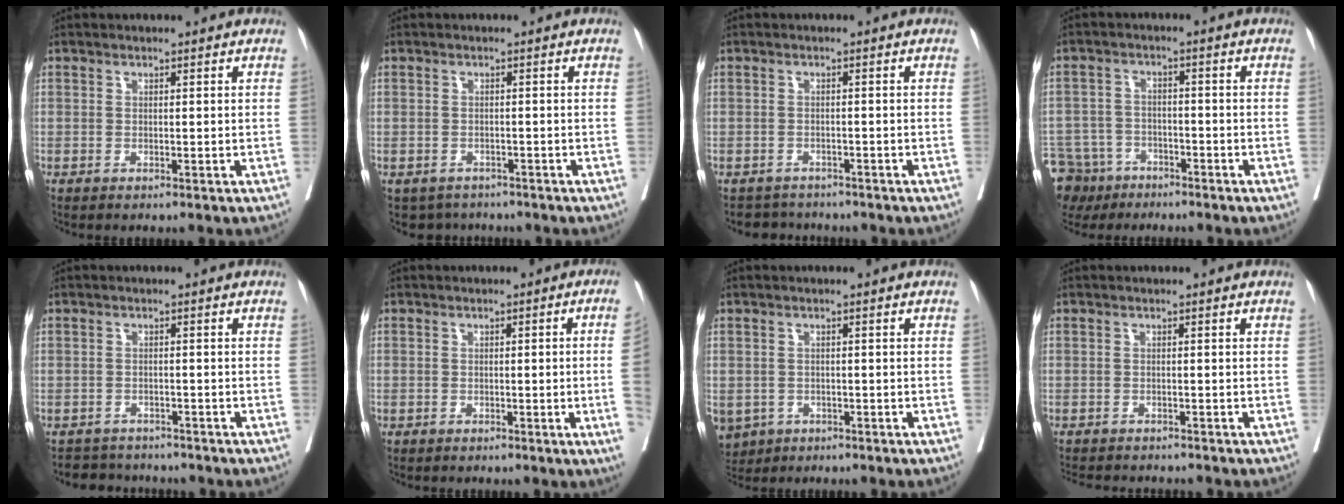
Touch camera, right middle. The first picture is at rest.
{"total": 3.3, "force": [-2.7, 1.9, -0.2], "torque": [0.008, 0.004, -0.041]}
{"total": 3.0, "force": [-2.7, 1.0, -0.8], "torque": [0.013, -0.002, -0.045]}
{"total": 11.6, "force": [-8.1, 7.9, 2.6], "torque": [-0.082, -0.001, -0.132]}
{"total": 4.2, "force": [-3.9, 1.4, -0.5], "torque": [0.012, 0.003, -0.060]}
{"total": 4.9, "force": [-0.9, -1.1, 4.7], "torque": [-0.051, -0.001, -0.013]}
{"total": 7.8, "force": [-3.8, 6.2, 2.6], "torque": [-0.072, -0.002, -0.054]}
{"total": 7.0, "force": [-6.4, 1.7, 2.2], "torque": [-0.028, -0.004, -0.089]}